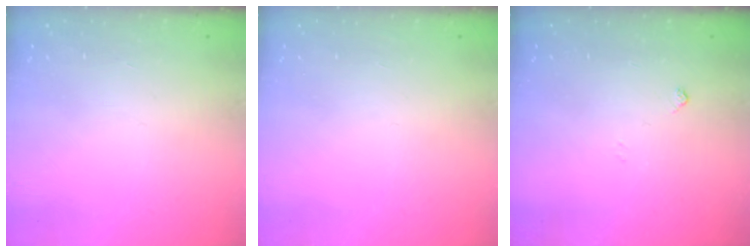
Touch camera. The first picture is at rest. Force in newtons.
{"total": 0.0}
{"total": 3.8, "press": 3.8, "slide": 0.7}